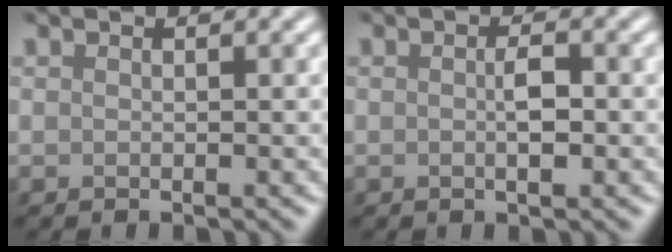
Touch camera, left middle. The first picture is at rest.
{"total": 1.3, "force": [-0.5, 0.1, 1.3], "torque": [-0.027, 0.000, -0.002]}